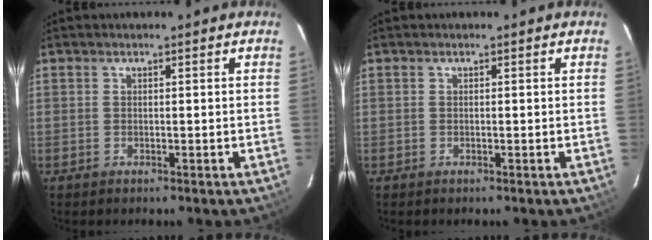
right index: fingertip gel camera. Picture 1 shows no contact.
{"total": 0.0}